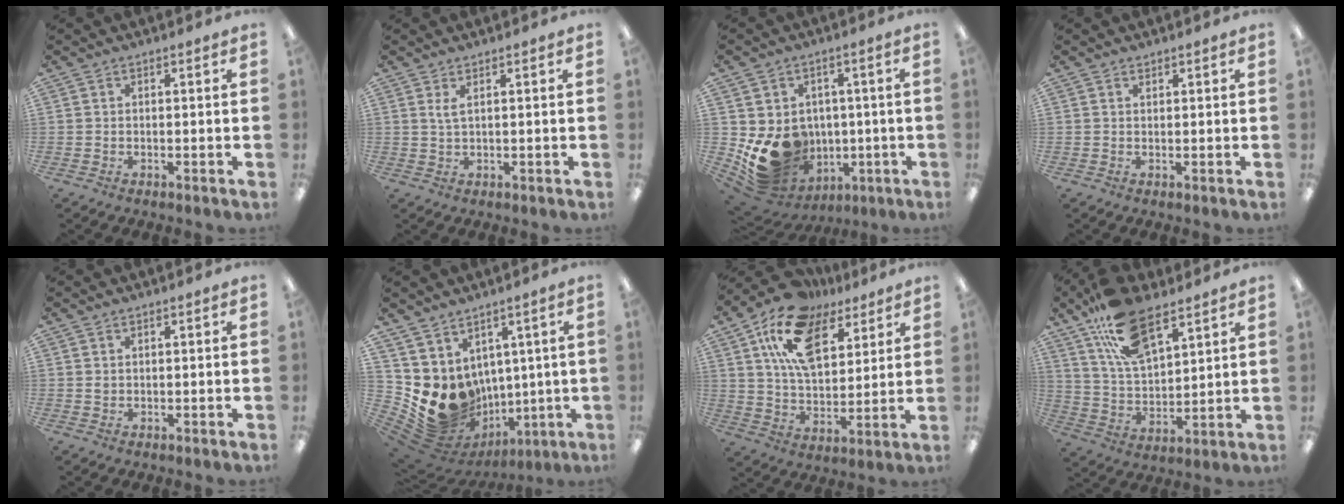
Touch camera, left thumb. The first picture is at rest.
{"total": 2.1, "force": [1.3, 0.5, 1.6], "torque": [-0.037, 0.003, 0.022]}
{"total": 13.3, "force": [-1.9, 11.5, 6.4], "torque": [-0.117, -0.014, -0.018]}
{"total": 0.8, "force": [0.8, 0.3, 0.1], "torque": [-0.003, 0.001, 0.015]}
{"total": 0.9, "force": [0.6, 0.6, 0.3], "torque": [-0.009, 0.002, 0.010]}
{"total": 14.0, "force": [-0.7, 12.6, 6.0], "torque": [-0.134, -0.038, 0.008]}
{"total": 18.2, "force": [10.4, 10.2, 10.9], "torque": [-0.196, -0.030, 0.188]}
{"total": 17.7, "force": [11.2, 8.3, 10.8], "torque": [-0.198, -0.038, 0.202]}